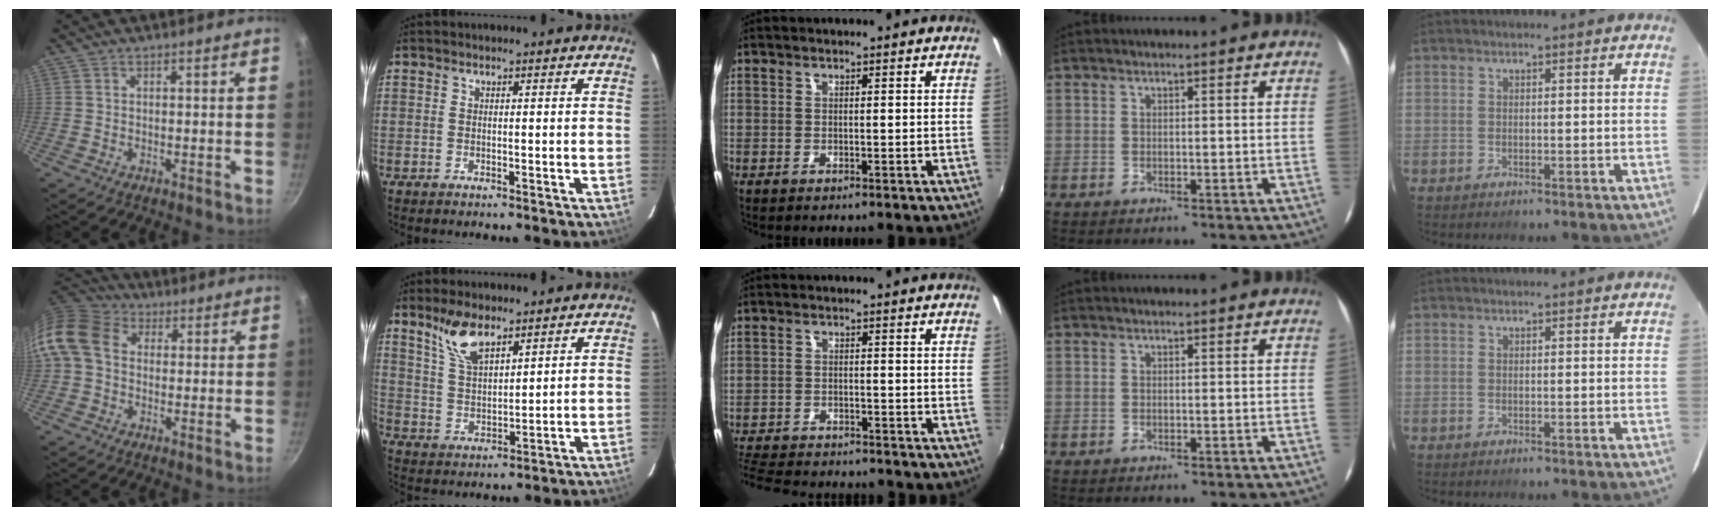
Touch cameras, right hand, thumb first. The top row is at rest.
{"thumb": {"total": 11.6, "force": [1.0, 9.1, 7.1], "torque": [-0.121, 0.023, -0.001]}, "index": {"total": 8.1, "force": [5.7, 2.9, 4.8], "torque": [-0.091, 0.008, 0.120]}, "middle": {"total": 12.2, "force": [-10.9, 3.1, 4.4], "torque": [-0.117, -0.013, -0.175]}}